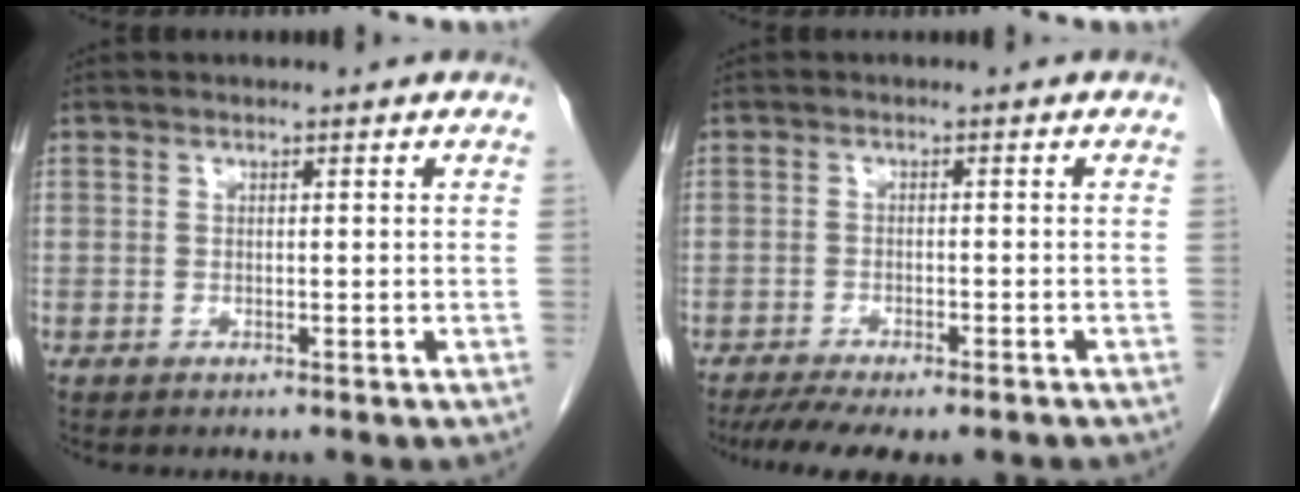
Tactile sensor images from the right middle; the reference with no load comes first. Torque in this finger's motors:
{"motor_torque": [0.99, -0.77, 0.19, 0.08]}